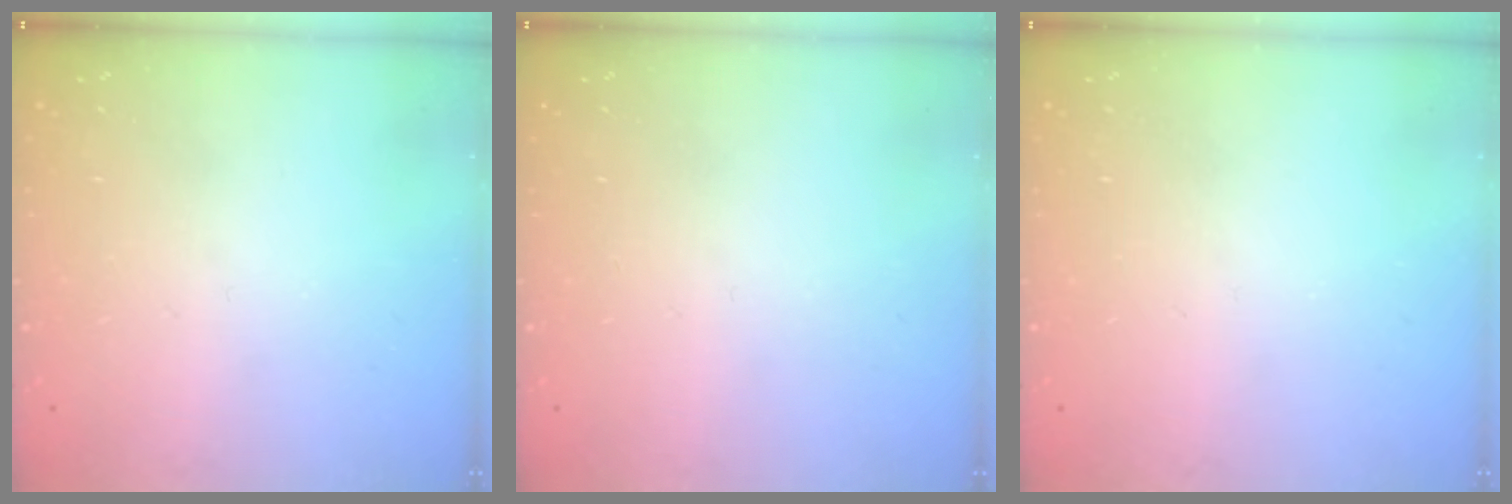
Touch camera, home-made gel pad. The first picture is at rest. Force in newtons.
{"total": 0.0}
{"total": 0.0}